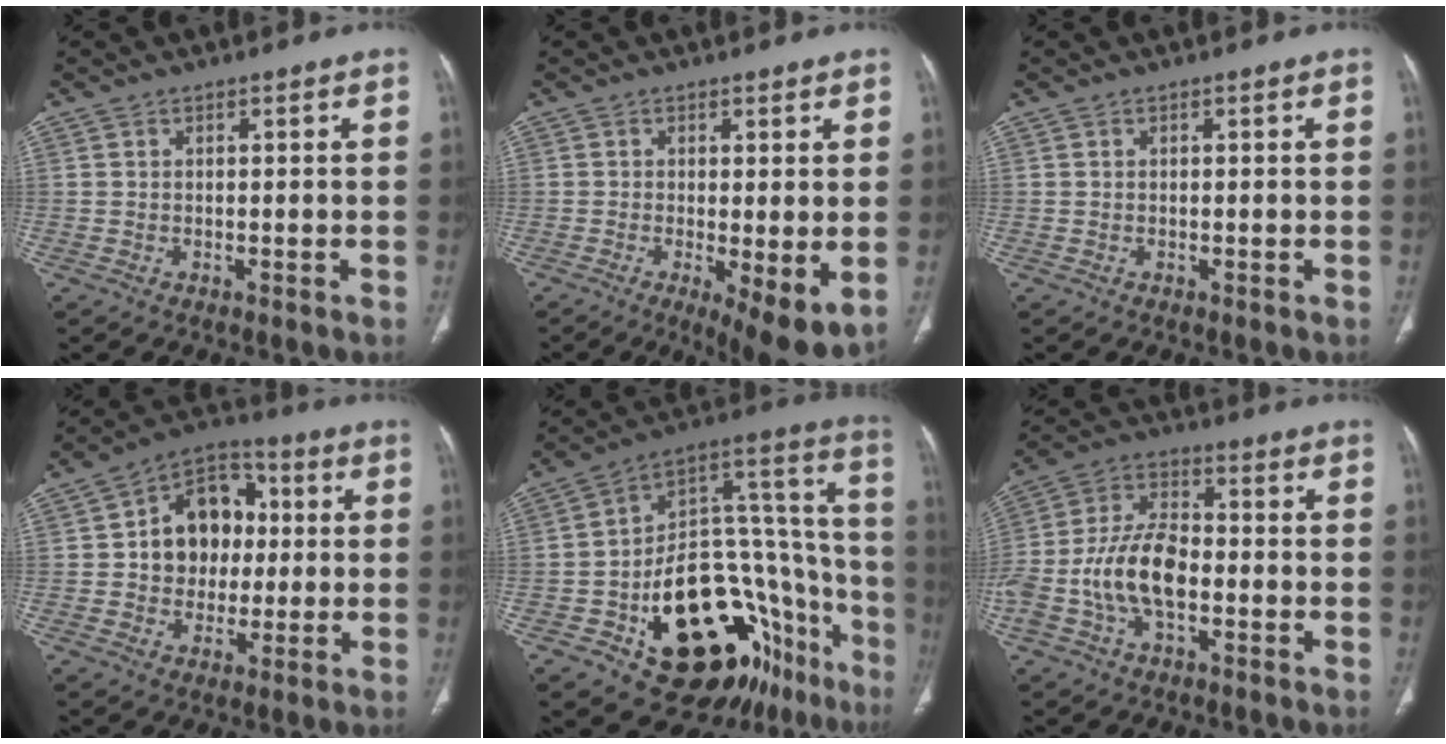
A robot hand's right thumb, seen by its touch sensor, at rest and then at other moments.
{"total": 8.3, "force": [-1.6, 2.6, 7.7], "torque": [-0.122, -0.027, -0.022]}
{"total": 0.0}
{"total": 13.9, "force": [1.2, 10.9, 8.5], "torque": [-0.082, 0.021, 0.014]}
{"total": 31.1, "force": [-14.5, 16.9, 21.8], "torque": [-0.219, 0.130, -0.203]}
{"total": 13.7, "force": [-3.3, 7.6, 10.9], "torque": [-0.226, 0.037, -0.065]}